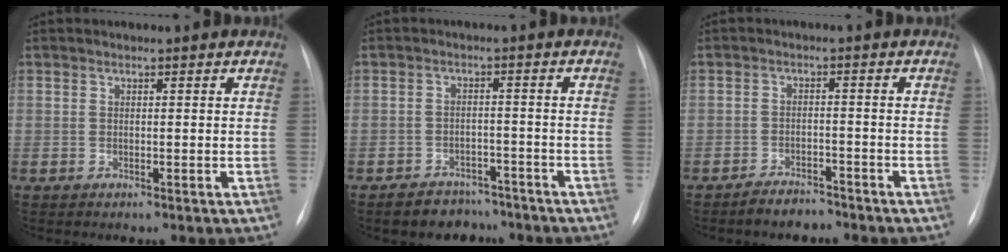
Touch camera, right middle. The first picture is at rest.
{"total": 6.3, "force": [-5.2, 3.5, 0.9], "torque": [-0.007, 0.012, -0.075]}
{"total": 3.5, "force": [-3.2, 1.3, 0.8], "torque": [-0.023, 0.000, -0.050]}